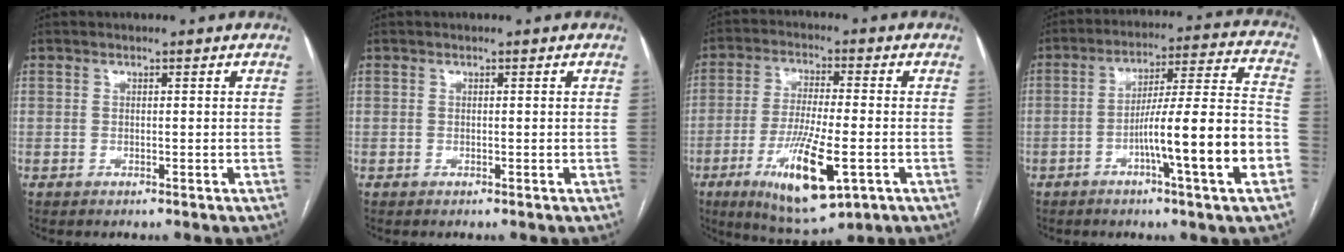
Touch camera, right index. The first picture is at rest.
{"total": 0.0}
{"total": 13.8, "force": [-5.1, 2.8, 12.5], "torque": [-0.234, -0.026, -0.077]}
{"total": 15.5, "force": [-5.4, -0.3, 14.5], "torque": [-0.228, 0.008, -0.086]}